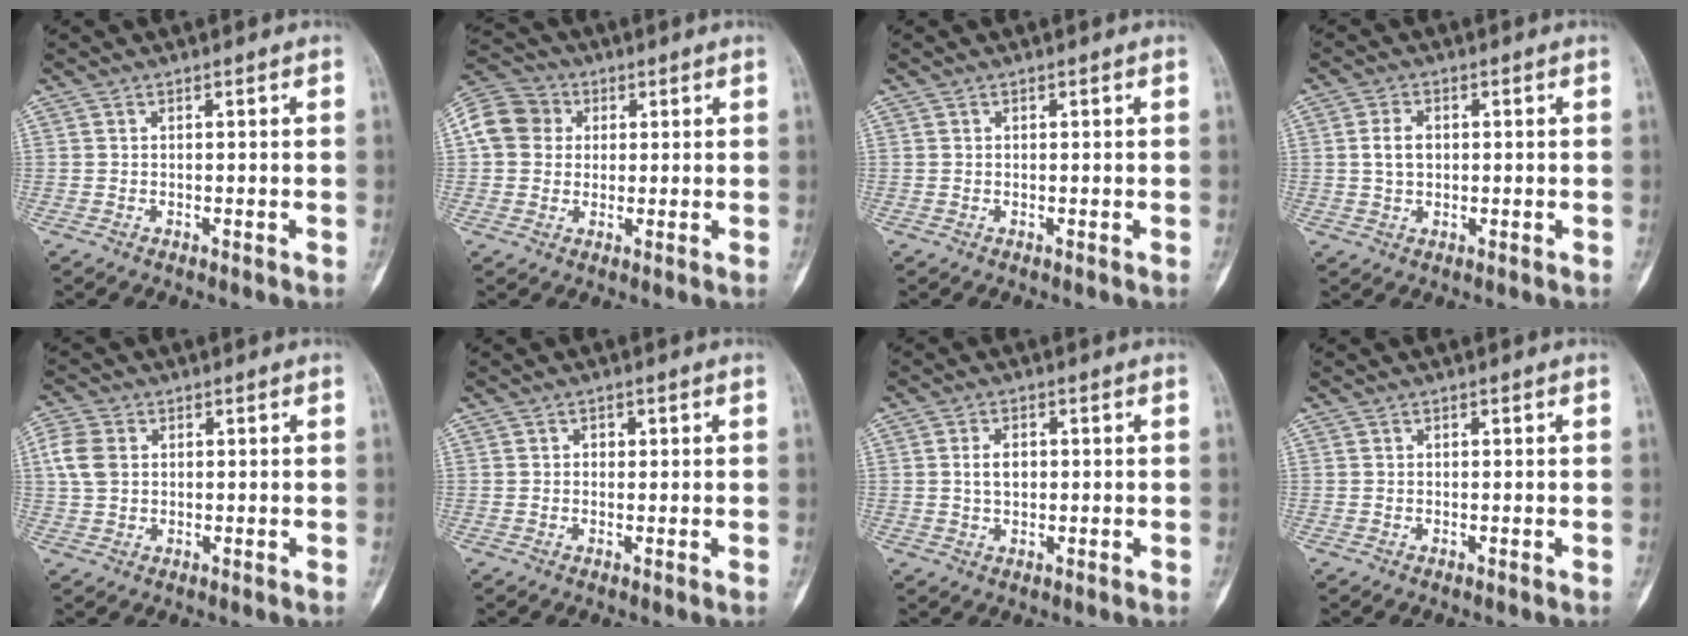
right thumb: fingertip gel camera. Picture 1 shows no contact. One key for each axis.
{"total": 9.6, "fx": 1.6, "fy": 8.5, "fz": 4.2, "tx": -0.072, "ty": 0.015, "tz": 0.018}
{"total": 0.0}
{"total": 3.9, "fx": 0.4, "fy": 2.7, "fz": 2.8, "tx": -0.045, "ty": 0.002, "tz": 0.006}
{"total": 5.7, "fx": 1.1, "fy": 4.4, "fz": 3.5, "tx": -0.079, "ty": 0.006, "tz": 0.018}
{"total": 1.2, "fx": 0.3, "fy": 1.0, "fz": 0.6, "tx": 0.001, "ty": 0.002, "tz": 0.002}
{"total": 3.5, "fx": 0.4, "fy": 2.3, "fz": 2.6, "tx": -0.039, "ty": 0.002, "tz": 0.006}
{"total": 0.0}